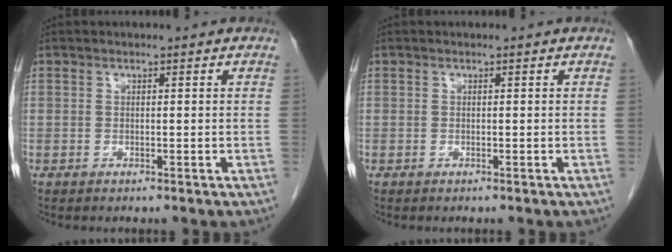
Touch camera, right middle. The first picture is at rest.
{"total": 0.0}